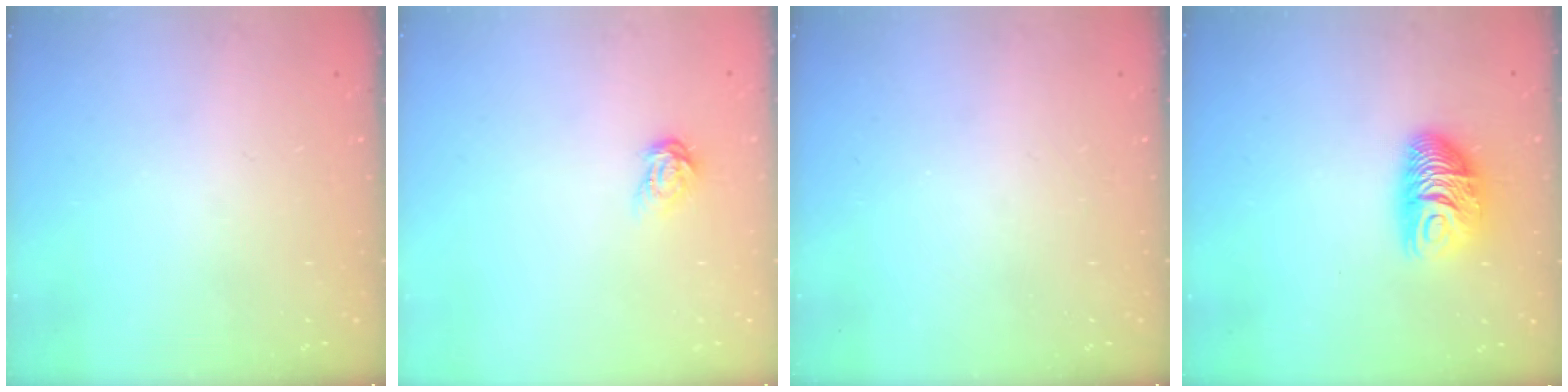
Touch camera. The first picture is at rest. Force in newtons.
{"total": 3.9, "press": 3.9, "slide": 0.4}
{"total": 0.0}
{"total": 9.5, "press": 9.5, "slide": 0.6}